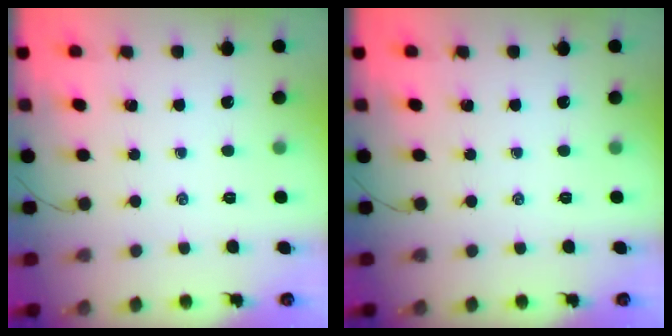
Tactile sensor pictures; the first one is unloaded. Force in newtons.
{"total": 0.0}